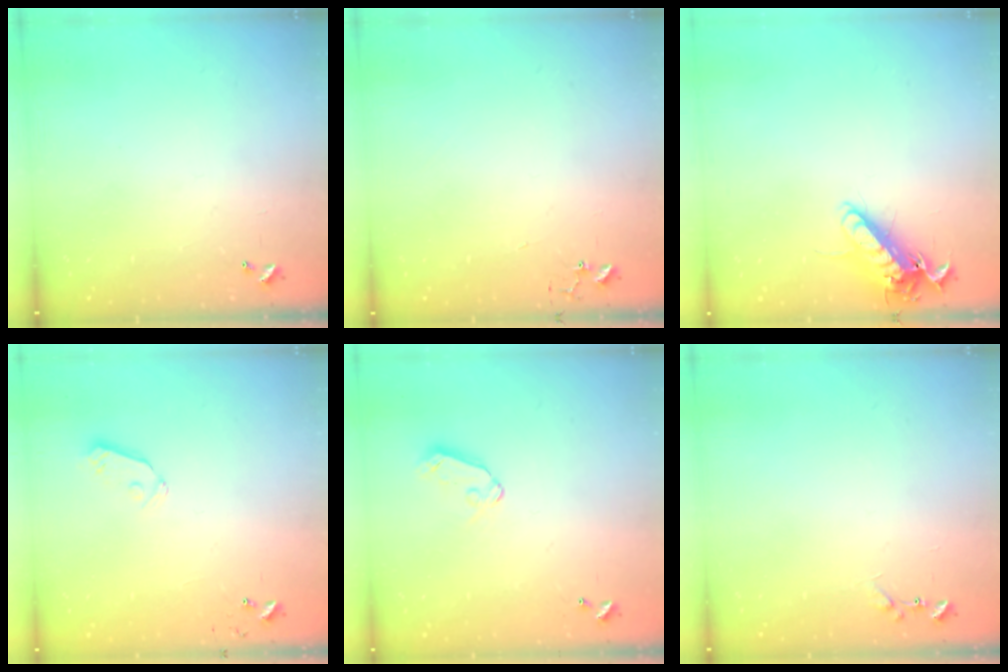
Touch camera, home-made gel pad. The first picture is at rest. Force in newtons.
{"total": 3.1, "press": 3.1, "slide": 0.3}
{"total": 12.8, "press": 12.7, "slide": 1.8}
{"total": 5.9, "press": 5.8, "slide": 1.0}
{"total": 6.2, "press": 6.2, "slide": 0.6}
{"total": 7.1, "press": 7.0, "slide": 0.5}